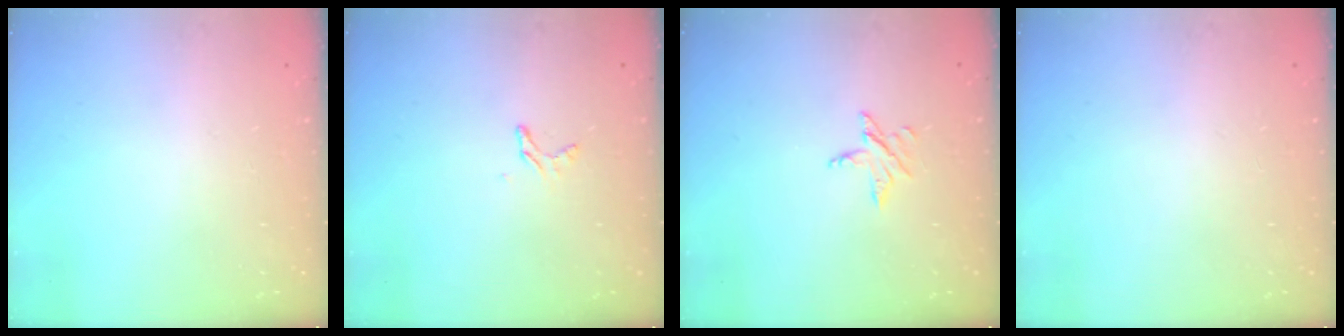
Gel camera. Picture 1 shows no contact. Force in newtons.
{"total": 3.1, "press": 3.1, "slide": 0.2}
{"total": 4.0, "press": 4.0, "slide": 0.3}
{"total": 0.0}